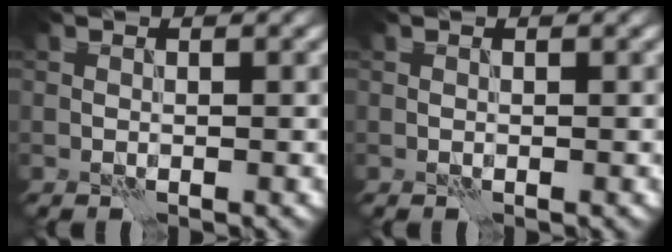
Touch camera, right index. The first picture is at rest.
{"total": 0.0}